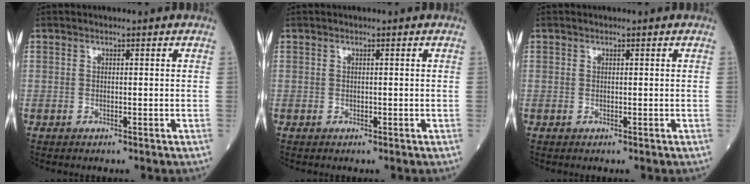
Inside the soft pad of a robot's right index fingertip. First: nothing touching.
{"total": 0.0}
{"total": 0.0}